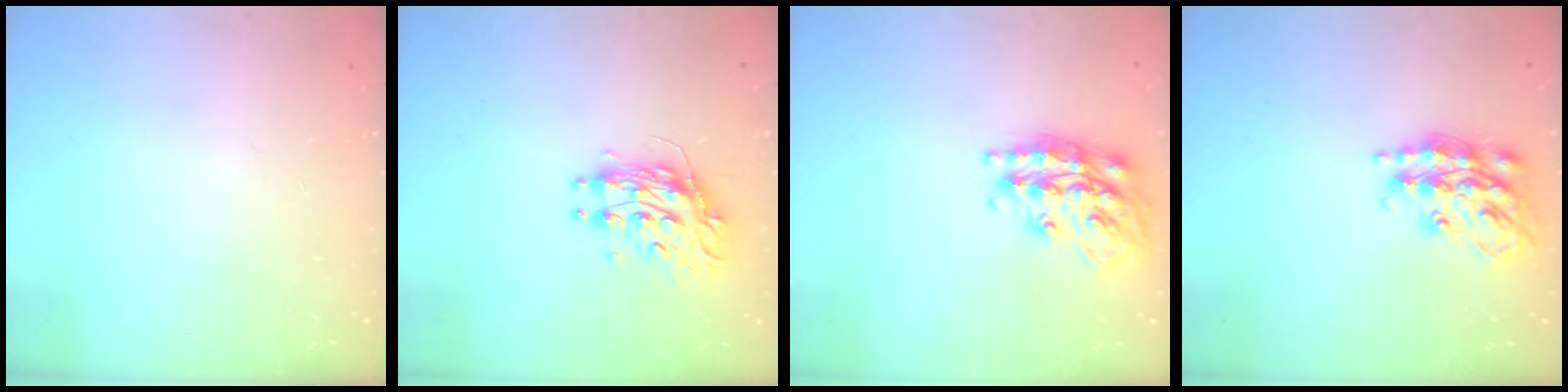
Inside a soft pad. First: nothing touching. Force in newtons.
{"total": 10.1, "press": 10.0, "slide": 0.9}
{"total": 19.4, "press": 19.4, "slide": 1.4}
{"total": 17.5, "press": 17.5, "slide": 1.0}